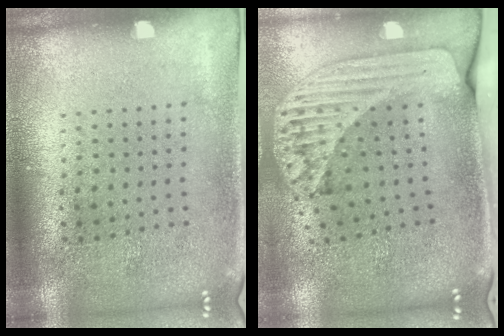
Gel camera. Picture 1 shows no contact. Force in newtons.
{"total": 2.4, "press": 1.7, "slide": 1.6}